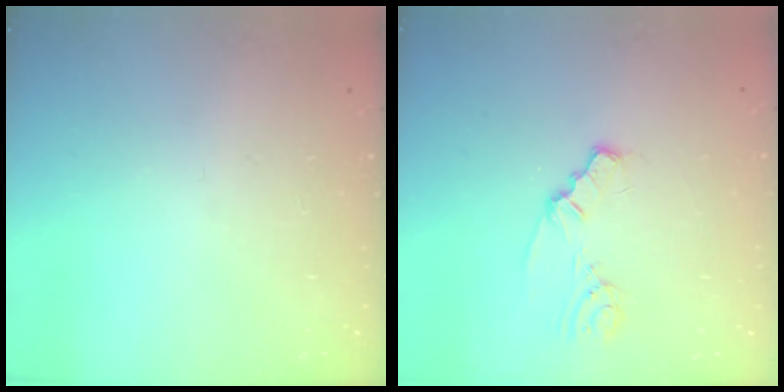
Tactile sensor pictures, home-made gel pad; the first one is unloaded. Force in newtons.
{"total": 2.4, "press": 2.4, "slide": 0.2}